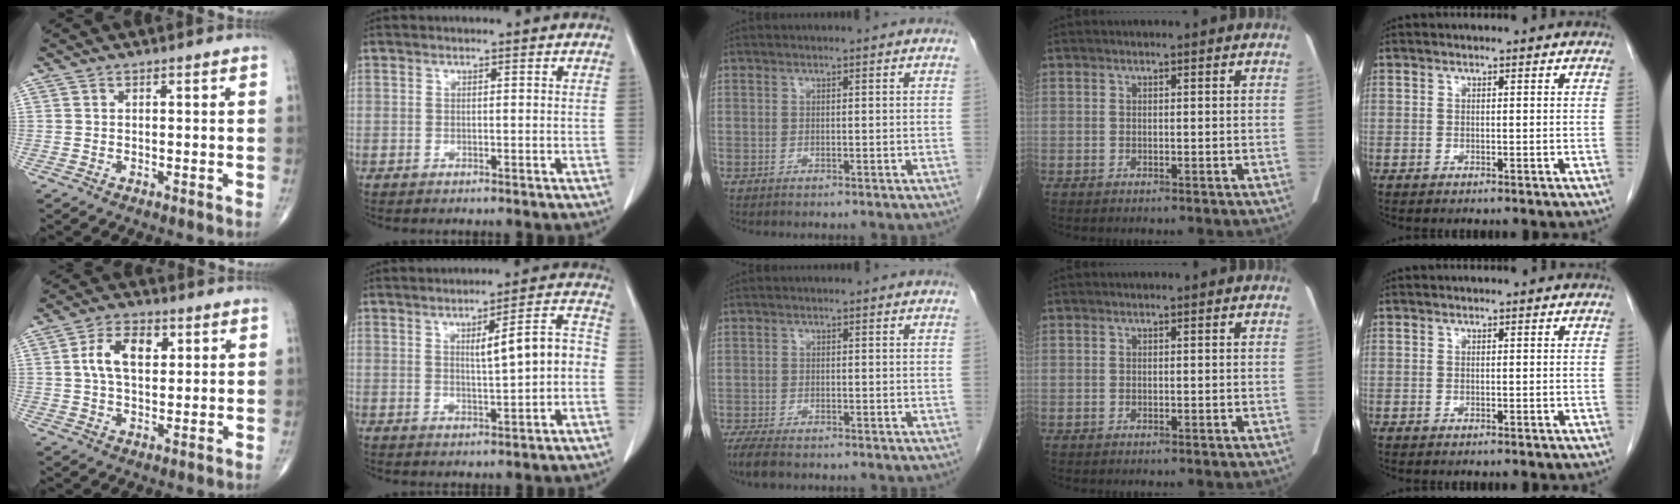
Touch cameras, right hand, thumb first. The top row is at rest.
{"thumb": {"total": 8.2, "force": [2.1, 4.8, 6.2], "torque": [-0.102, 0.005, 0.035]}, "index": {"total": 7.0, "force": [-0.2, 1.1, 6.9], "torque": [-0.097, 0.020, 0.001]}, "middle": {"total": 4.5, "force": [-3.7, 1.2, 2.3], "torque": [-0.049, -0.013, -0.061]}}